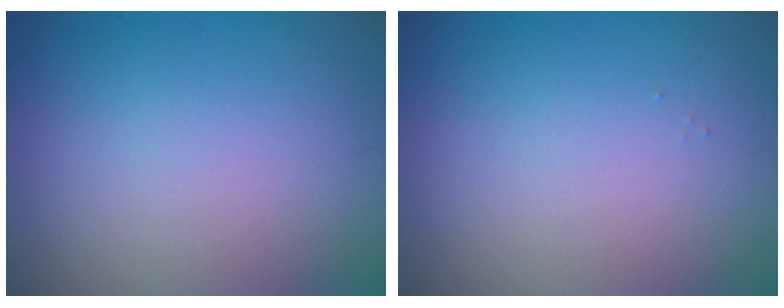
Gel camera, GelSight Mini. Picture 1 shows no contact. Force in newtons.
{"total": 0.0}